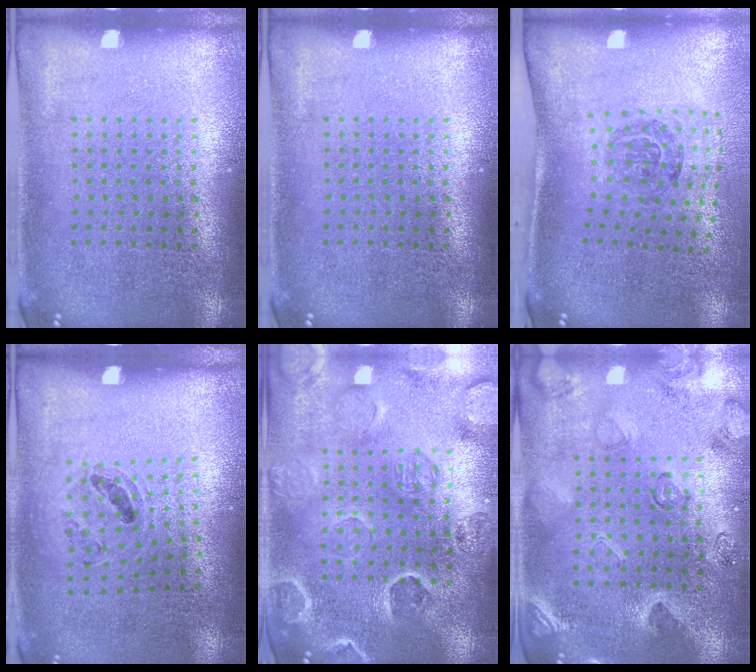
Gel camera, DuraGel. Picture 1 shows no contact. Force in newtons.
{"total": 0.0}
{"total": 1.5, "press": 1.2, "slide": 1.0}
{"total": 0.9, "press": 0.8, "slide": 0.3}
{"total": 2.7, "press": 2.7, "slide": 0.5}
{"total": 2.2, "press": 1.8, "slide": 1.3}